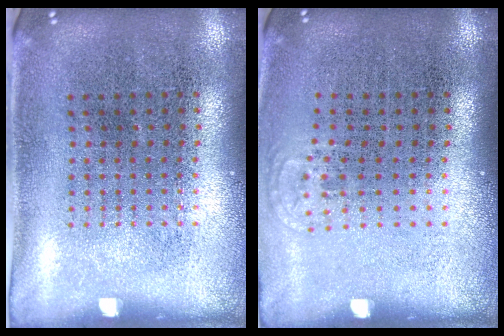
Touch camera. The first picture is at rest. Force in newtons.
{"total": 0.6, "press": 0.5, "slide": 0.3}